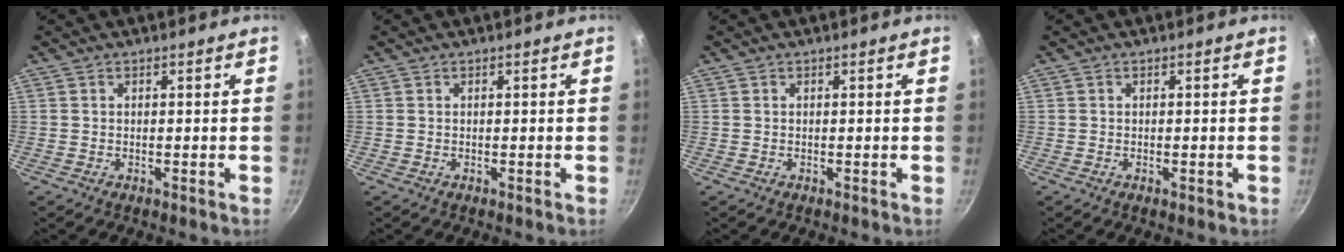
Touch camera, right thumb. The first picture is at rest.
{"total": 0.0}
{"total": 0.0}
{"total": 0.9, "force": [-0.5, 0.3, 0.7], "torque": [-0.010, 0.001, -0.008]}